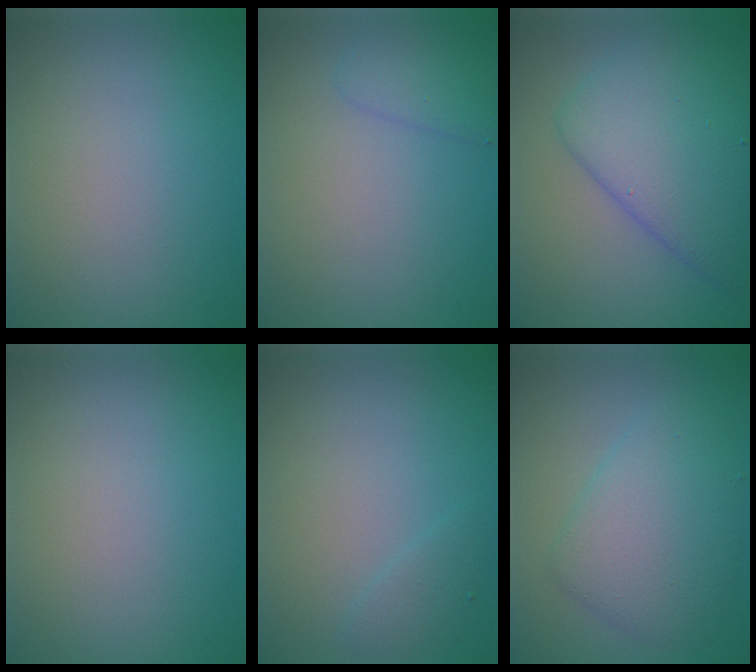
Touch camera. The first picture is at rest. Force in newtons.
{"total": 1.7, "press": 1.7, "slide": 0.1}
{"total": 7.5, "press": 7.5, "slide": 0.3}
{"total": 0.0}
{"total": 1.2, "press": 1.2, "slide": 0.1}
{"total": 5.3, "press": 5.3, "slide": 0.1}